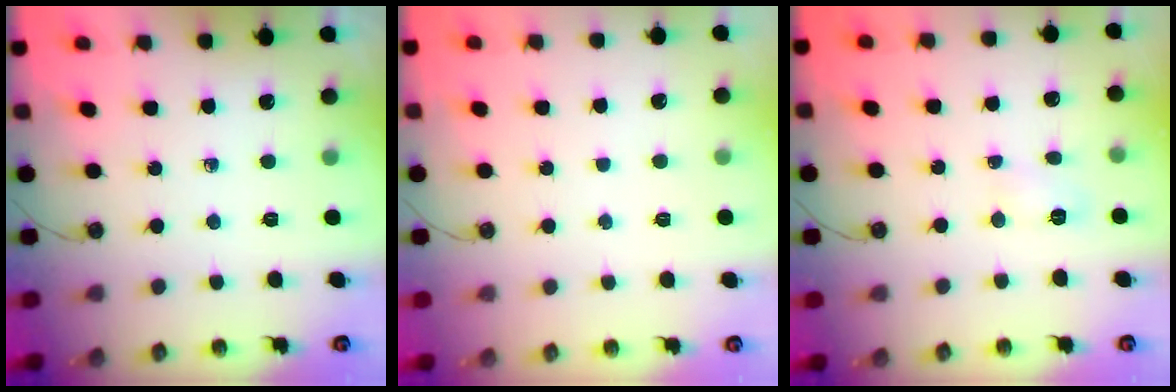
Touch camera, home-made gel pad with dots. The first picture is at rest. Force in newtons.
{"total": 1.0, "press": 1.0, "slide": 0.0}
{"total": 3.7, "press": 3.7, "slide": 0.4}